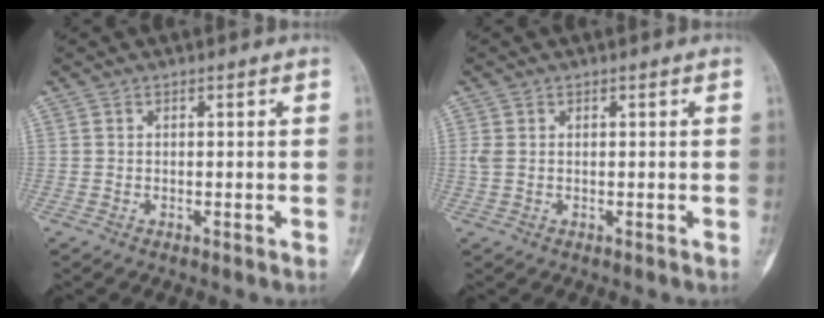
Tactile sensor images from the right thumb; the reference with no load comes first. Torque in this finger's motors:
{"motor_torque": [0.13, 0.15, 0.23, 0.29, 0.00]}